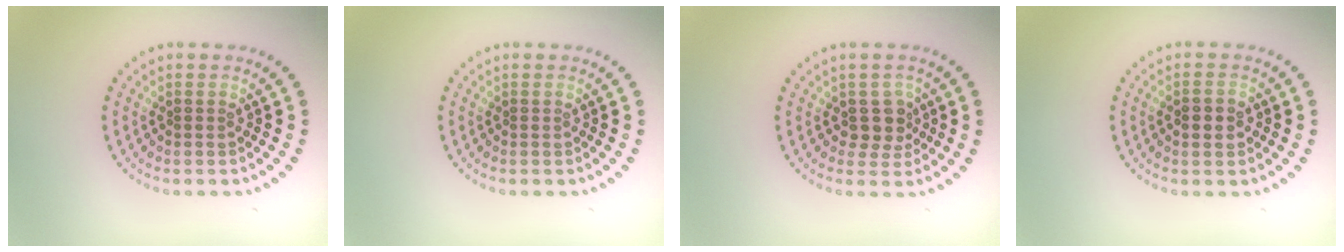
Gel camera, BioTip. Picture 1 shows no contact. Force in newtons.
{"total": 0.0}
{"total": 2.1, "press": 1.7, "slide": 1.2}
{"total": 1.6, "press": 1.6, "slide": 0.2}